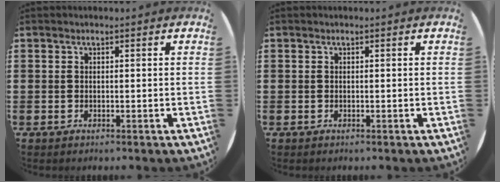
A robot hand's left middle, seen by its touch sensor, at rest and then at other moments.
{"total": 0.0}